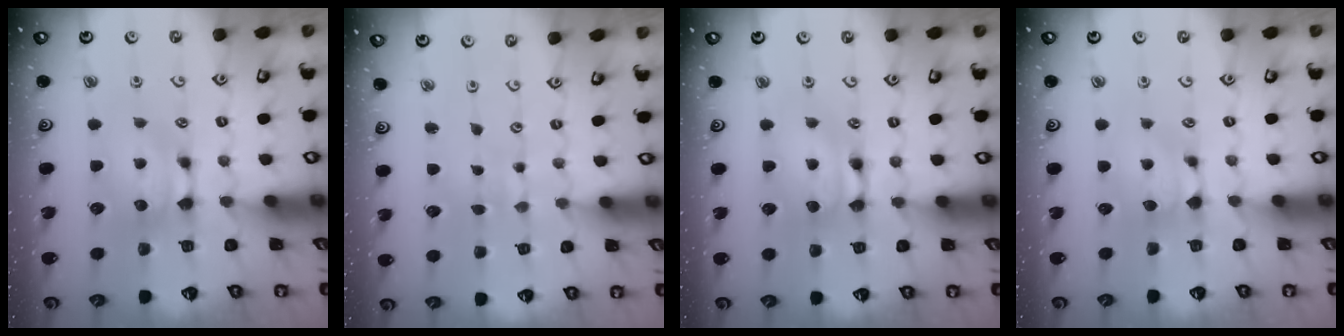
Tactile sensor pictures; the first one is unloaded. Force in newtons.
{"total": 5.7, "press": 5.7, "slide": 0.2}
{"total": 1.9, "press": 1.9, "slide": 0.1}
{"total": 0.9, "press": 0.6, "slide": 0.6}